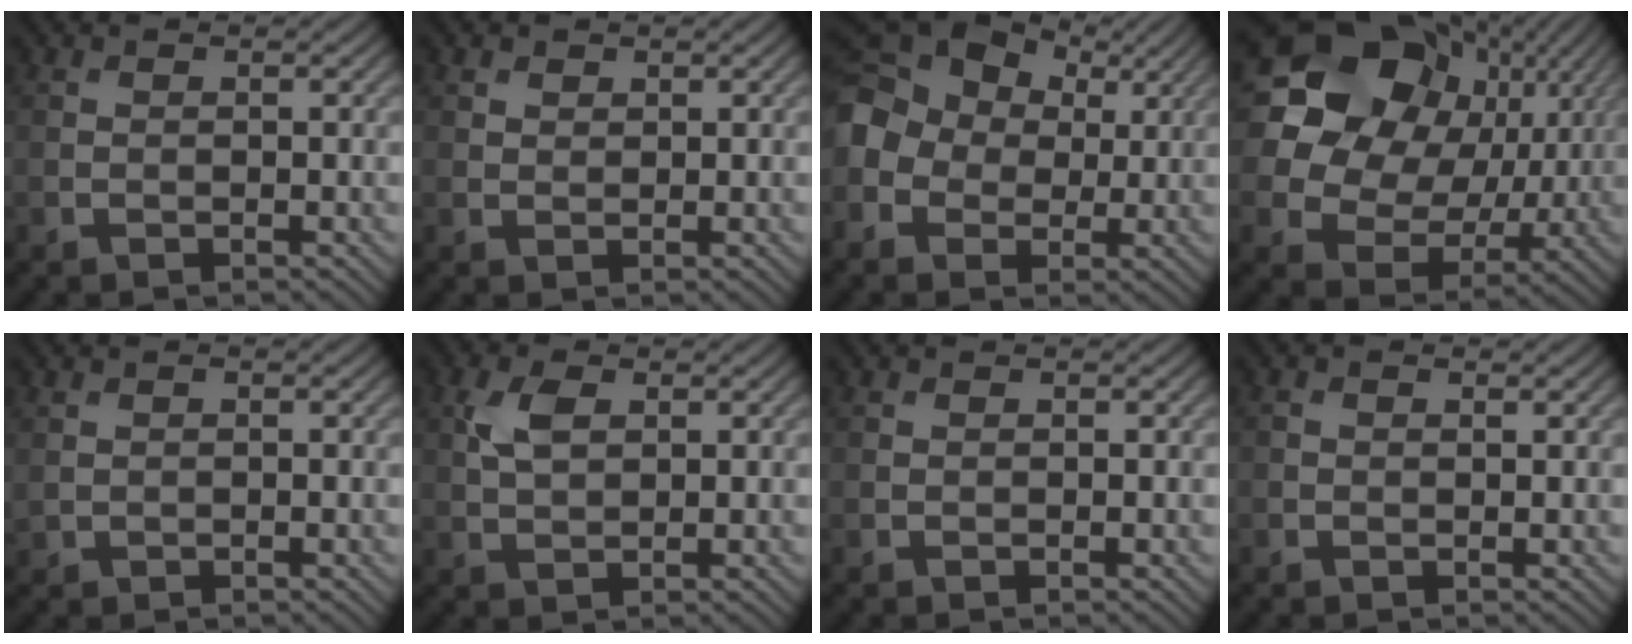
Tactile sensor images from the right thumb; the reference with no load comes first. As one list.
[{"total": 1.1, "force": [0.8, 0.8, 0.2], "torque": [-0.004, -0.002, 0.015]}, {"total": 12.5, "force": [1.7, 10.1, 7.1], "torque": [-0.193, 0.010, 0.018]}, {"total": 21.5, "force": [7.3, 17.7, 9.7], "torque": [-0.269, 0.055, 0.133]}, {"total": 0.8, "force": [0.2, 0.6, 0.5], "torque": [-0.012, -0.002, 0.008]}, {"total": 3.7, "force": [1.2, 2.1, 2.8], "torque": [-0.069, 0.005, 0.024]}, {"total": 0.0}, {"total": 0.6, "force": [0.3, 0.3, 0.4], "torque": [-0.006, 0.000, 0.002]}]